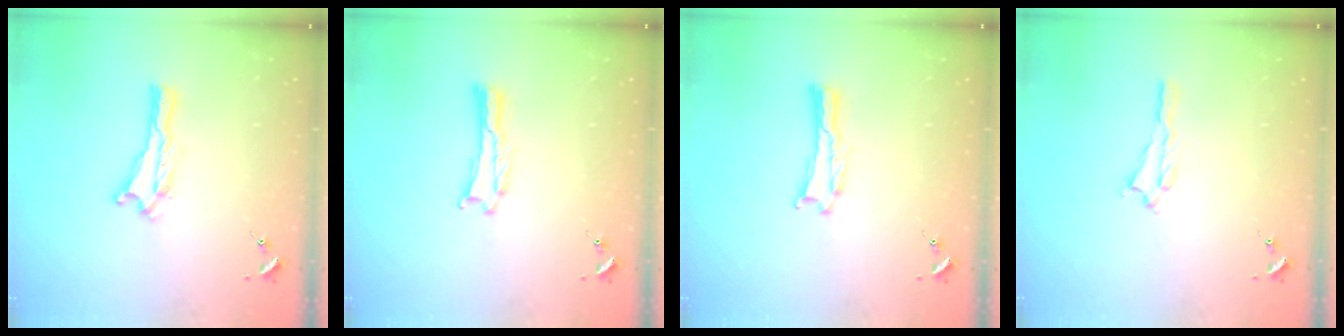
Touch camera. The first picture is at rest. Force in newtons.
{"total": 0.0}
{"total": 0.0}
{"total": 0.6, "press": 0.6, "slide": 0.2}